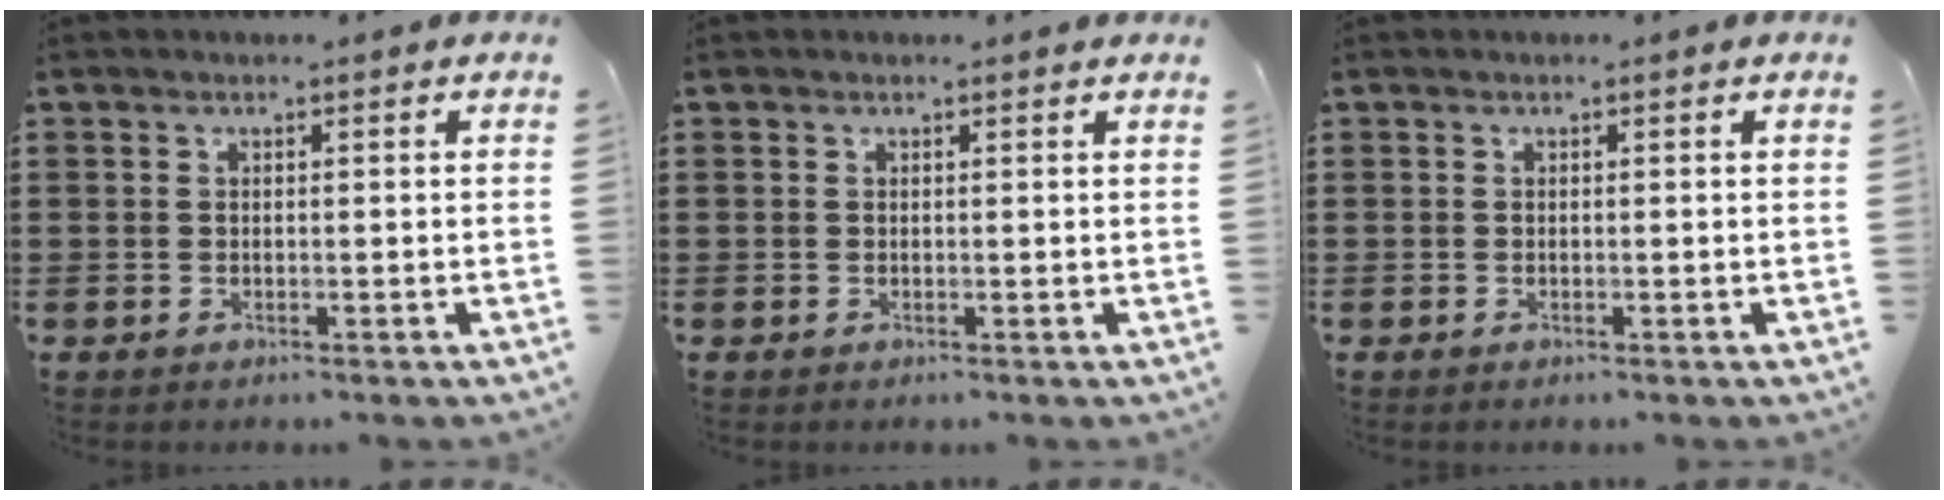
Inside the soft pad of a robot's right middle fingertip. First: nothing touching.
{"total": 0.0}
{"total": 0.0}